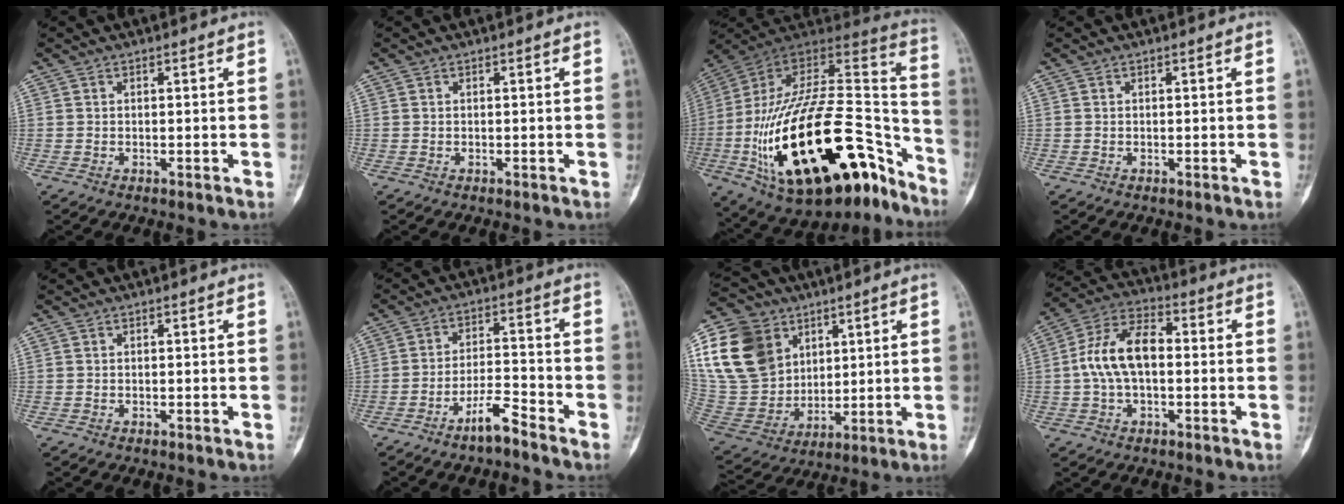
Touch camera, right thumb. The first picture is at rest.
{"total": 0.0}
{"total": 37.2, "force": [-17.3, 17.0, 28.3], "torque": [-0.448, 0.068, -0.271]}
{"total": 0.0}
{"total": 0.0}
{"total": 5.9, "force": [-4.6, 1.0, 3.6], "torque": [-0.062, 0.037, -0.088]}
{"total": 22.2, "force": [8.3, 17.4, 11.0], "torque": [-0.217, -0.002, 0.170]}
{"total": 11.6, "force": [-0.1, 6.7, 9.5], "torque": [-0.178, 0.035, -0.010]}